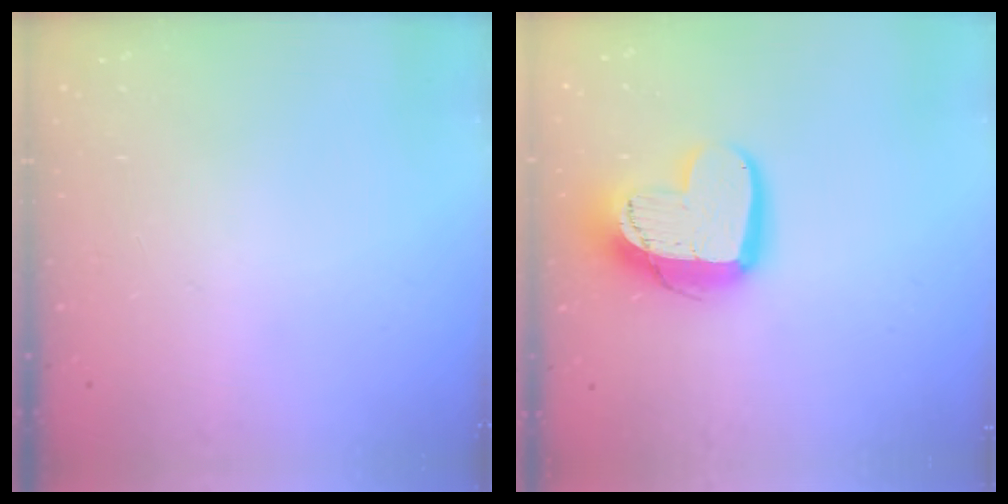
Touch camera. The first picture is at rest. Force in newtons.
{"total": 14.7, "press": 14.6, "slide": 1.2}